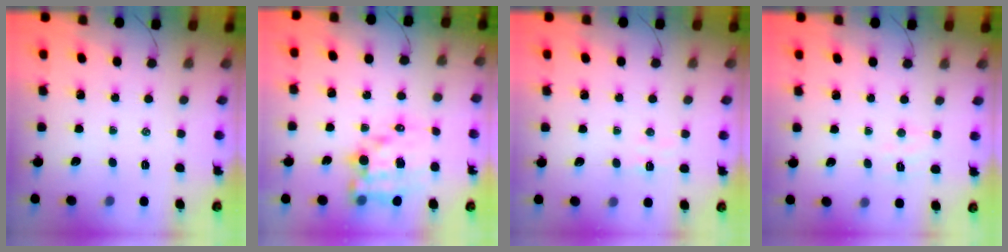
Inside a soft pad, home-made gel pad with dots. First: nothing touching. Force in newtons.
{"total": 13.7, "press": 13.3, "slide": 3.2}
{"total": 5.1, "press": 5.0, "slide": 1.2}
{"total": 5.1, "press": 5.0, "slide": 1.0}